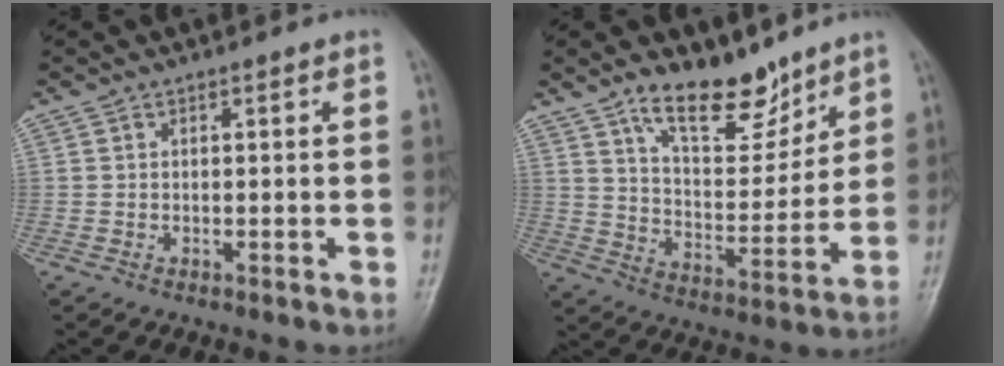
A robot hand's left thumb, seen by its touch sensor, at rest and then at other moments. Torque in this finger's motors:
{"motor_torque": [0.43, 0.27, 1.16, -1.16, 0.03]}